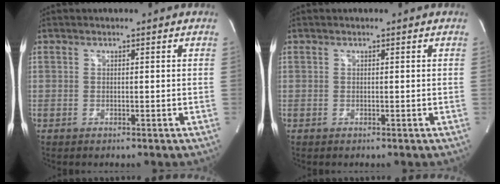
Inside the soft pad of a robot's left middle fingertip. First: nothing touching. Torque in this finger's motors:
{"motor_torque": [-0.17, 0.00, 0.06, 0.01]}